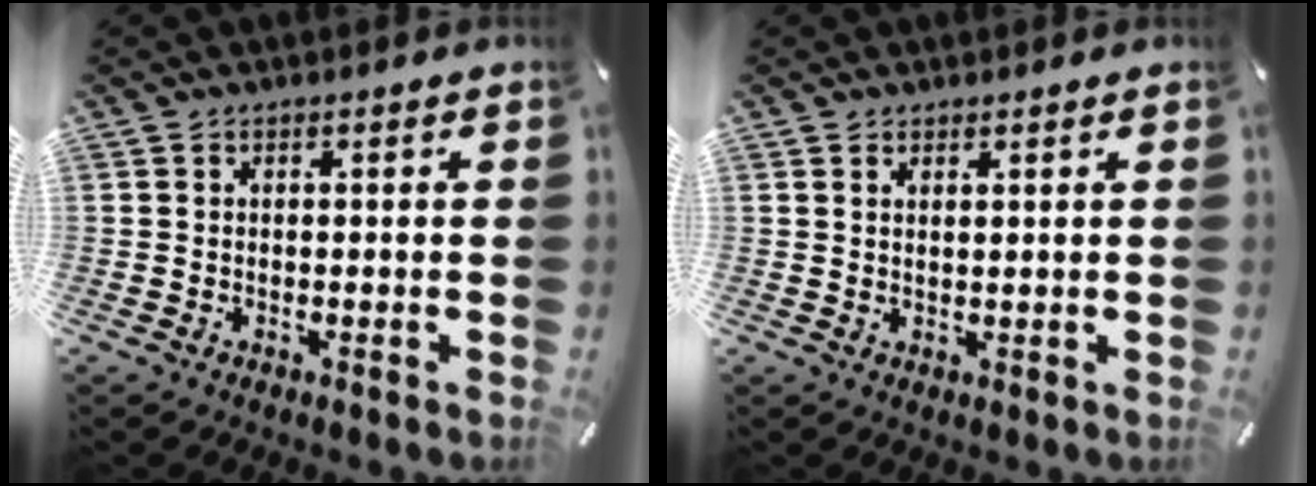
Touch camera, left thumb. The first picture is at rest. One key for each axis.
{"total": 1.2, "fx": 1.0, "fy": 0.0, "fz": 0.6, "tx": -0.011, "ty": -0.003, "tz": 0.019}